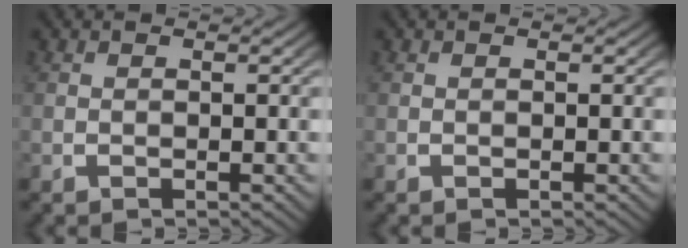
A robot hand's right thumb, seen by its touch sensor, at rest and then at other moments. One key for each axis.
{"total": 0.0}